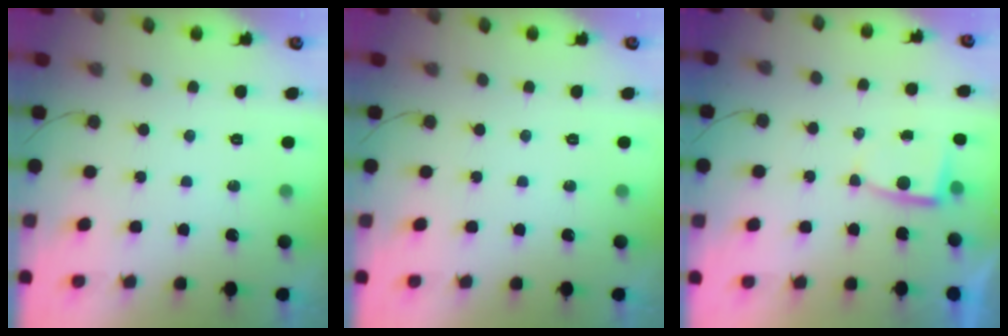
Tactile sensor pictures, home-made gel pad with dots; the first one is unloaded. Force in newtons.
{"total": 0.0}
{"total": 2.2, "press": 2.2, "slide": 0.3}